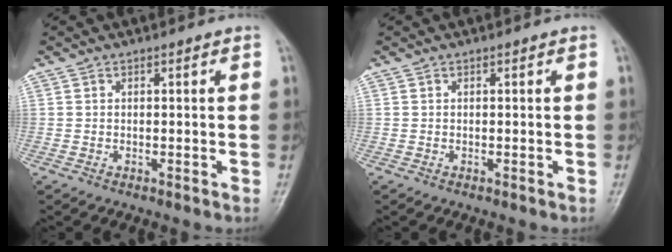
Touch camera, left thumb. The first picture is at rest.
{"total": 0.0}